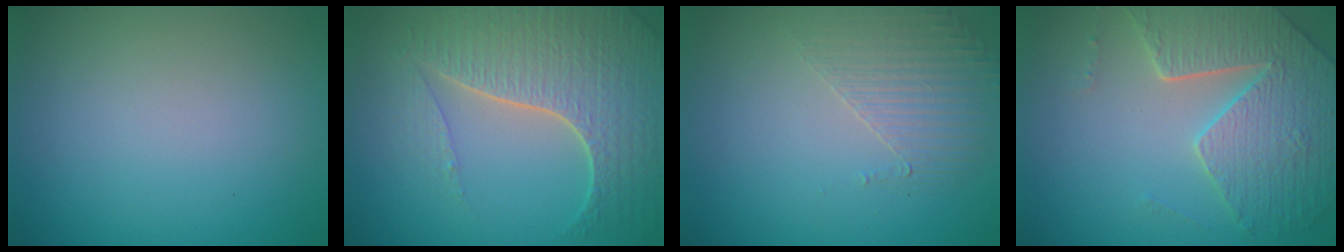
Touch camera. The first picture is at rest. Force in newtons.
{"total": 7.5, "press": 5.5, "slide": 5.2}
{"total": 1.8, "press": 1.2, "slide": 1.3}
{"total": 6.2, "press": 5.1, "slide": 3.6}